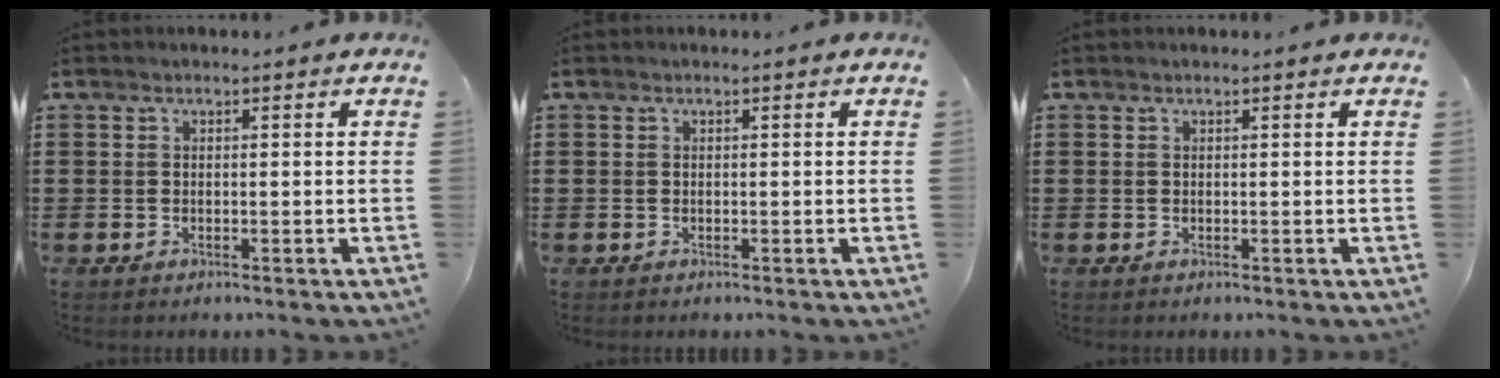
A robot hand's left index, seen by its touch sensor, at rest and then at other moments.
{"total": 0.0}
{"total": 0.0}